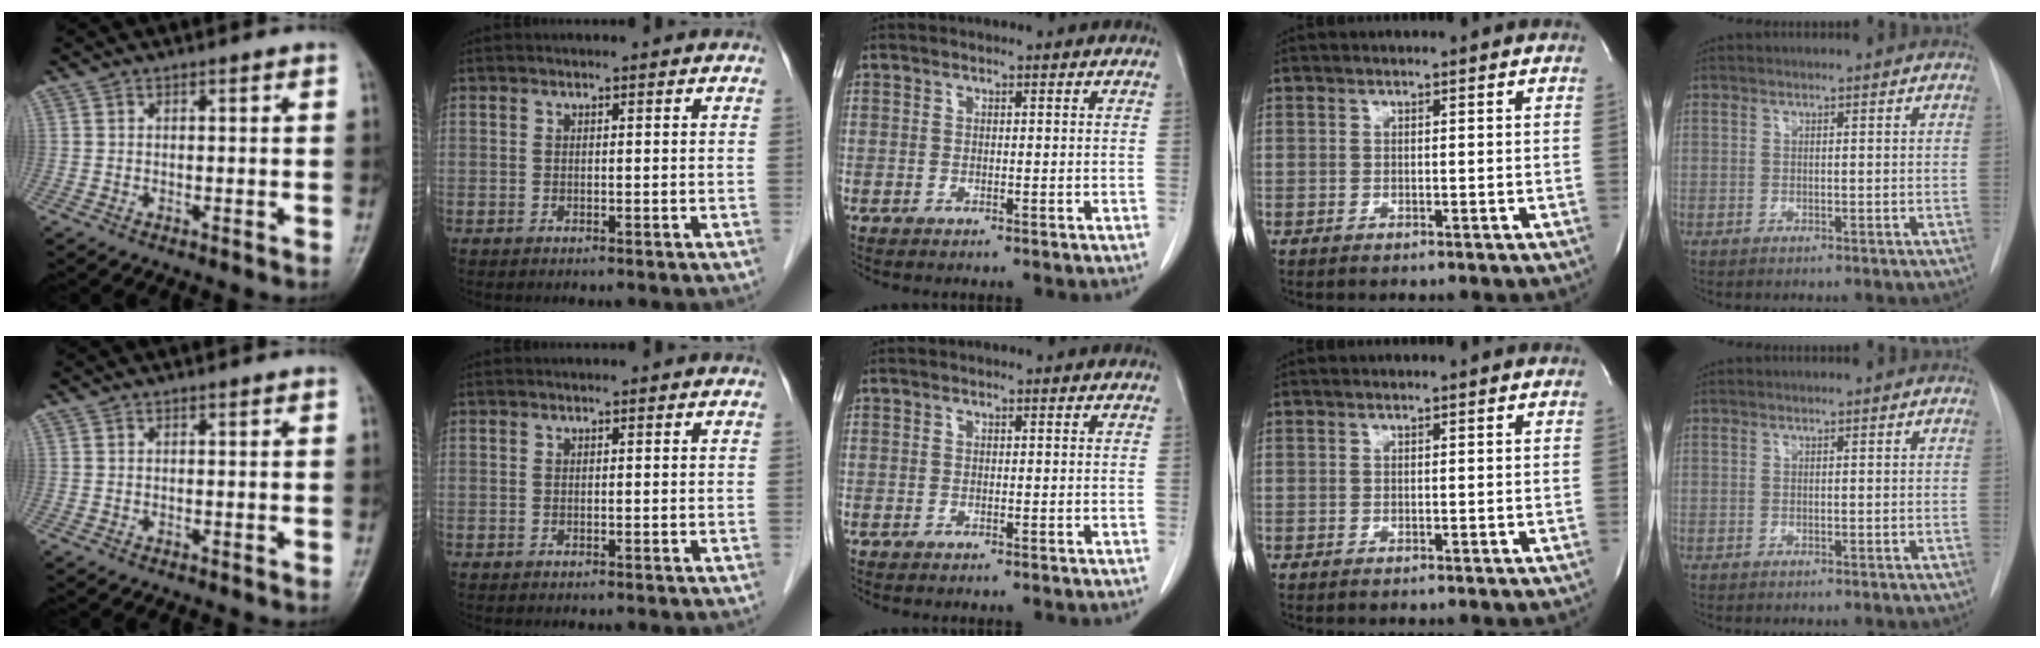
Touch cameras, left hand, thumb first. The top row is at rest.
{}